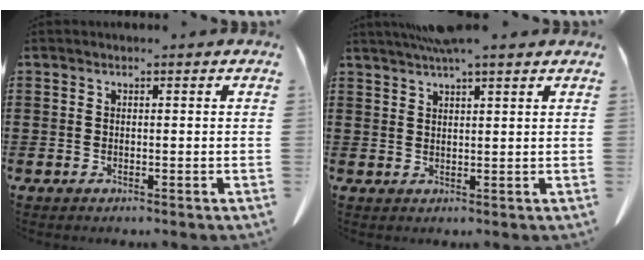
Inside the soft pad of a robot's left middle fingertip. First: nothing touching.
{"total": 3.6, "force": [2.9, 0.2, 2.1], "torque": [-0.048, 0.001, 0.054]}